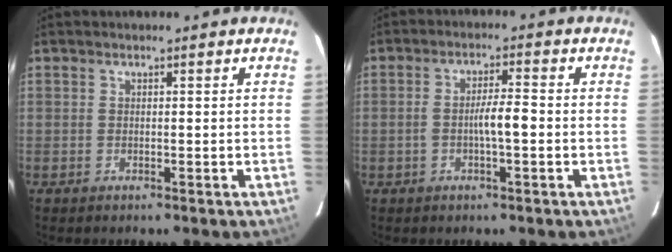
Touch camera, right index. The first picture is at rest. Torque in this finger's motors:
{"motor_torque": [0.16, -0.02, 0.13, 0.09]}